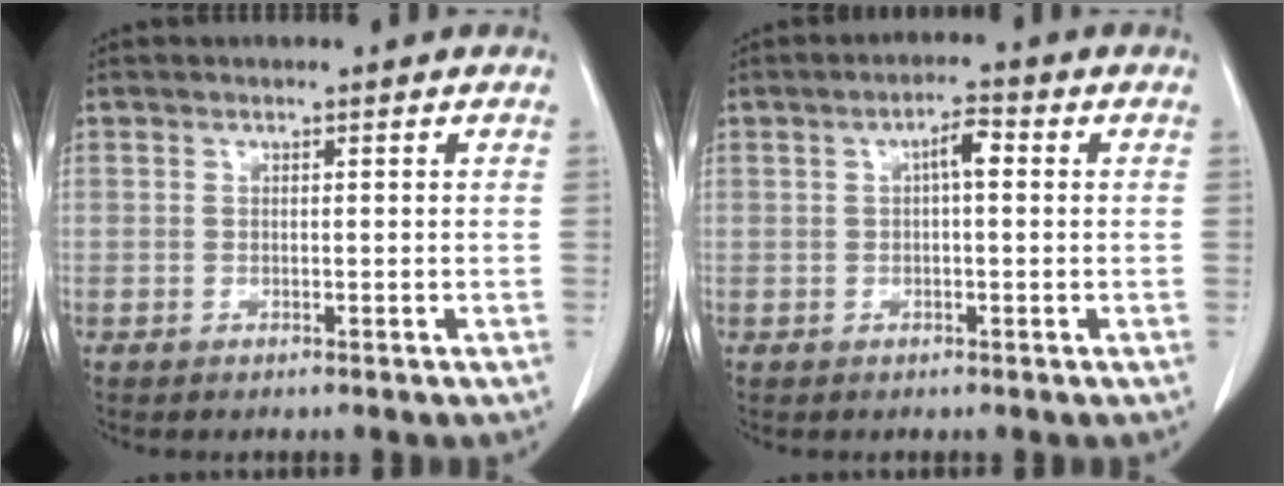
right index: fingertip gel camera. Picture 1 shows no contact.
{"total": 3.2, "force": [0.6, 0.8, 3.0], "torque": [-0.050, 0.010, 0.006]}